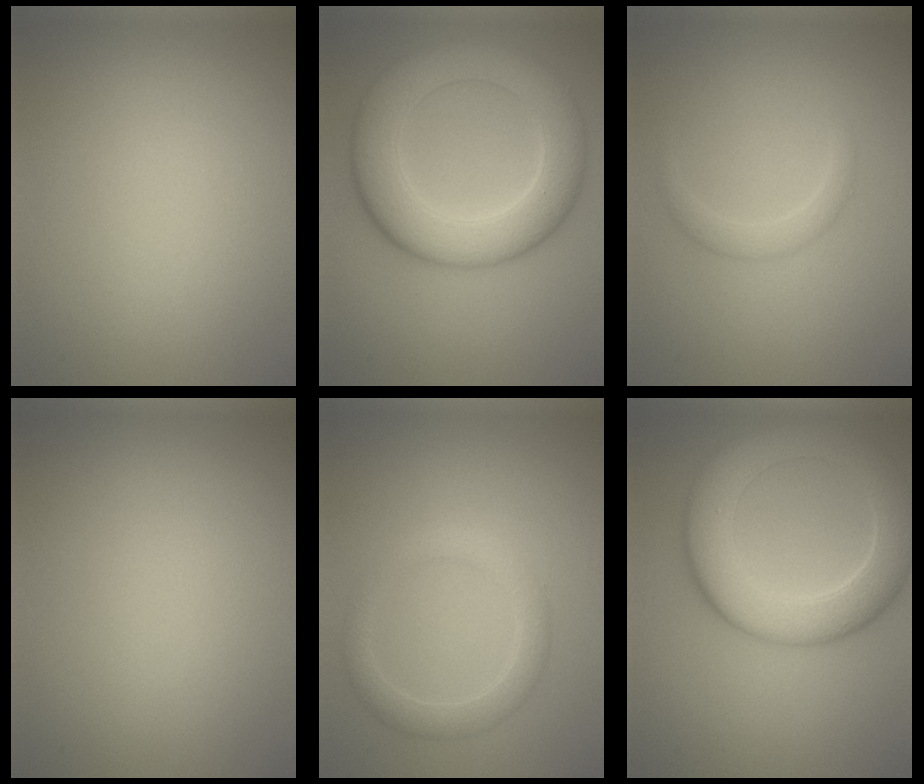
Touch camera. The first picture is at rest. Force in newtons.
{"total": 8.8, "press": 8.8, "slide": 0.4}
{"total": 1.5, "press": 1.5, "slide": 0.1}
{"total": 0.0}
{"total": 2.8, "press": 2.8, "slide": 0.1}
{"total": 7.9, "press": 7.9, "slide": 0.5}